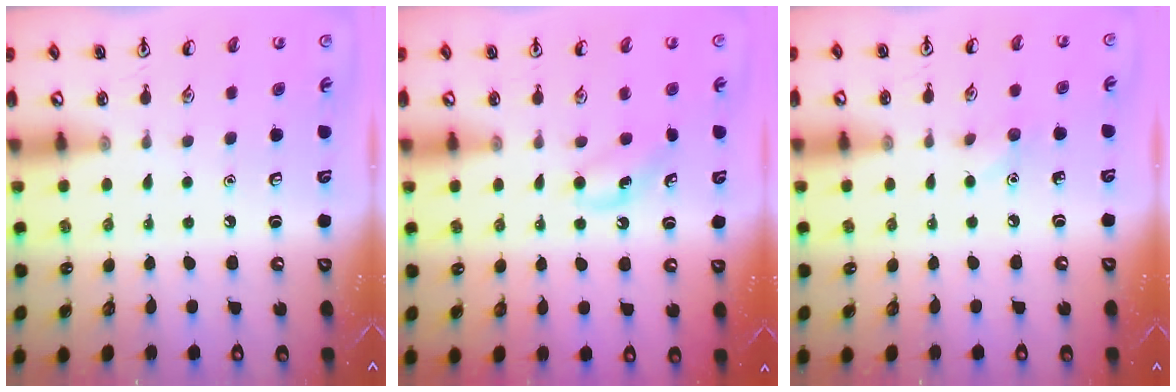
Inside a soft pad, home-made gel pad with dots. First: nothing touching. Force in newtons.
{"total": 4.5, "press": 4.3, "slide": 1.4}
{"total": 4.7, "press": 4.4, "slide": 1.6}